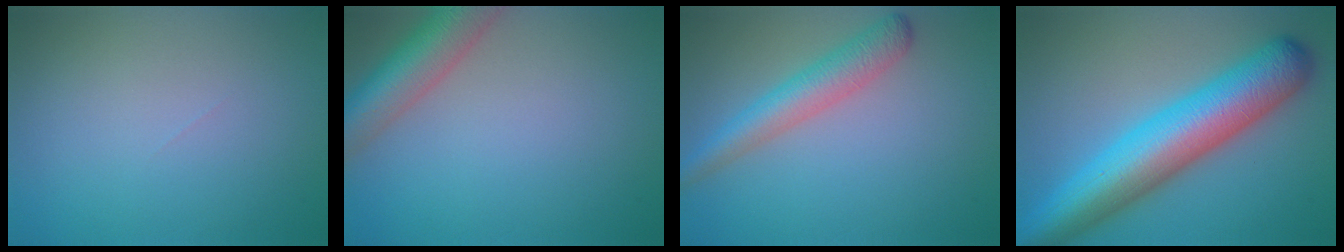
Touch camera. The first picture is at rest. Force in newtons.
{"total": 6.2, "press": 6.2, "slide": 0.4}
{"total": 3.9, "press": 3.9, "slide": 0.2}
{"total": 11.7, "press": 11.7, "slide": 0.2}